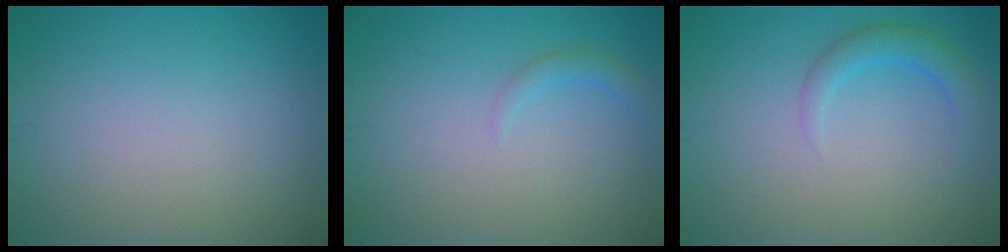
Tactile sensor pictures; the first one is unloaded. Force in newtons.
{"total": 1.1, "press": 1.1, "slide": 0.1}
{"total": 2.4, "press": 2.4, "slide": 0.1}